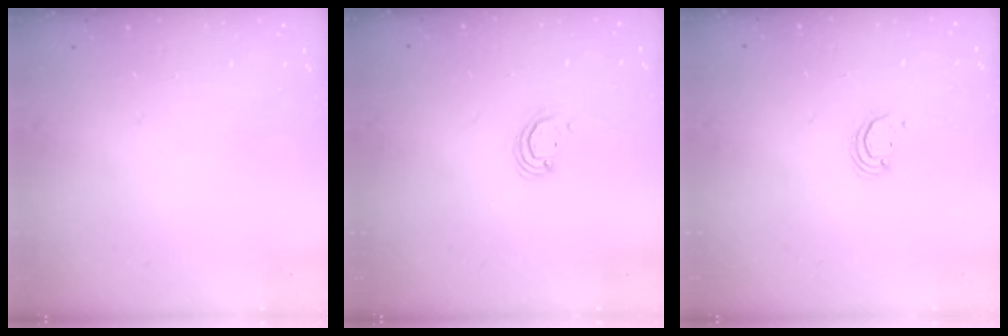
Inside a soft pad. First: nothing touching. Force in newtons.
{"total": 2.7, "press": 2.7, "slide": 0.2}
{"total": 2.7, "press": 2.7, "slide": 0.2}